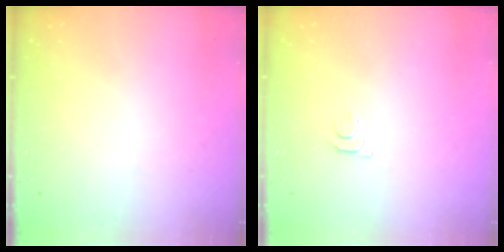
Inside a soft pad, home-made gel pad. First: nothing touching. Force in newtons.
{"total": 3.7, "press": 3.6, "slide": 0.4}